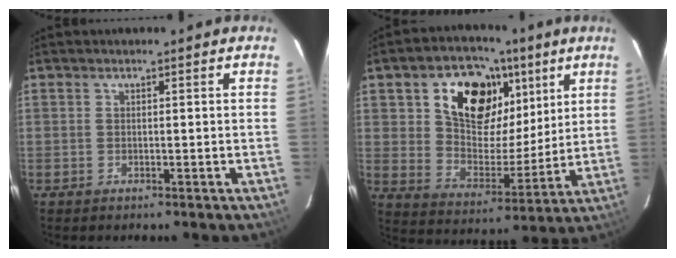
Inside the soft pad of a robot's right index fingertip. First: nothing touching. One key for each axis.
{"total": 17.4, "fx": 7.9, "fy": 11.7, "fz": 10.2, "tx": -0.190, "ty": 0.025, "tz": 0.142}